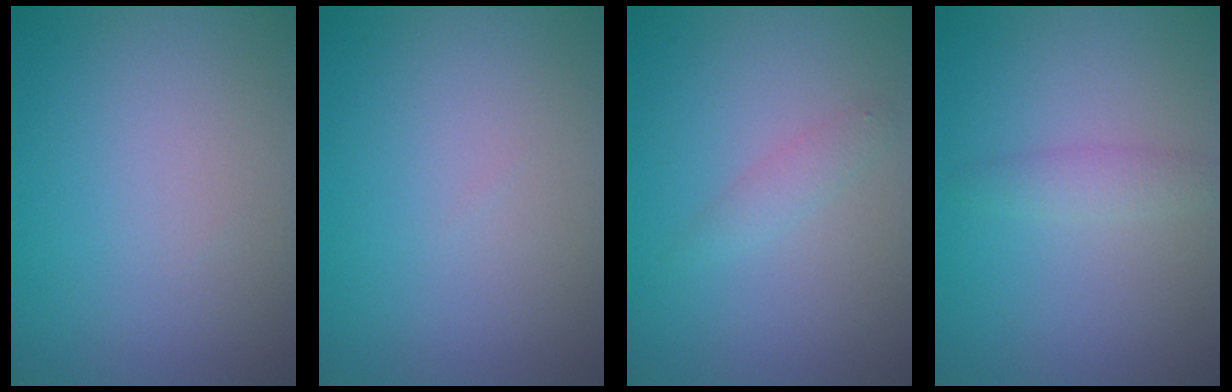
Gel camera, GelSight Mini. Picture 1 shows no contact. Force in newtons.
{"total": 0.0}
{"total": 1.4, "press": 1.4, "slide": 0.0}
{"total": 1.8, "press": 1.8, "slide": 0.1}